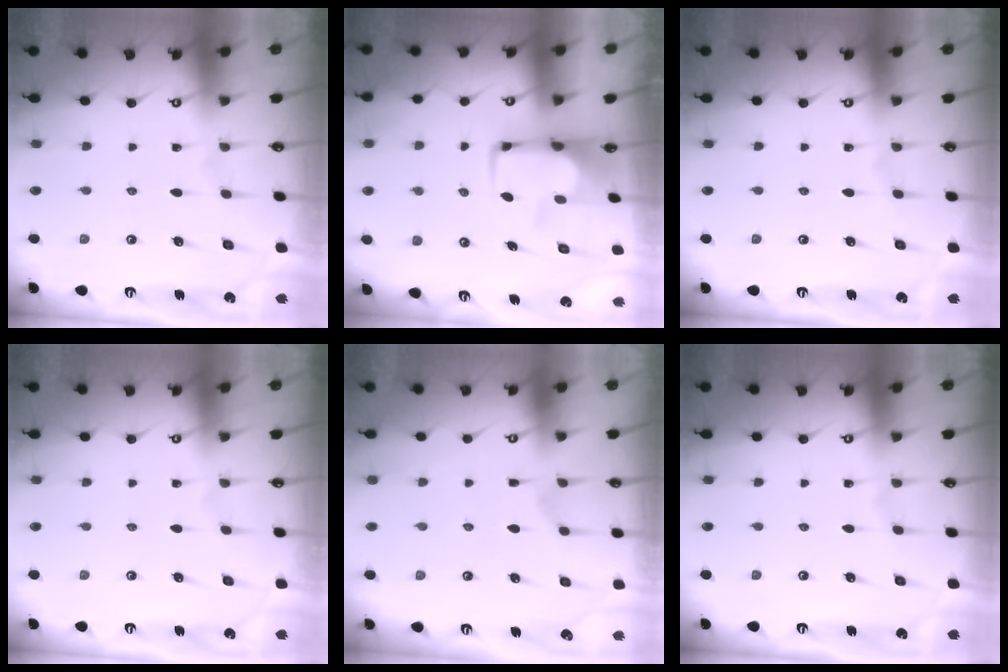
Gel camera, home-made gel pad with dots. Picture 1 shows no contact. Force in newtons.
{"total": 0.6, "press": 0.3, "slide": 0.5}
{"total": 0.0}
{"total": 0.0}
{"total": 5.6, "press": 5.4, "slide": 1.2}
{"total": 0.0}